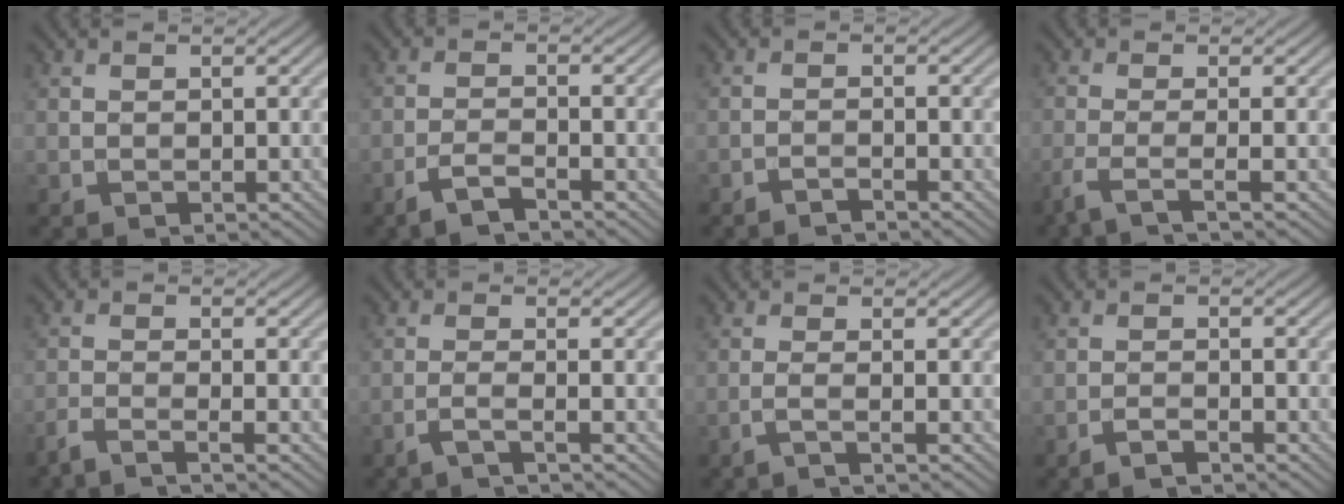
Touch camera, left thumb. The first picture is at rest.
{"total": 3.3, "force": [-2.4, 0.6, 2.1], "torque": [-0.044, 0.002, -0.057]}
{"total": 1.5, "force": [-1.4, 0.1, 0.7], "torque": [-0.011, 0.003, -0.032]}
{"total": 3.6, "force": [-2.0, 0.5, 3.0], "torque": [-0.053, -0.002, -0.063]}
{"total": 3.1, "force": [-2.3, 0.3, 1.9], "torque": [-0.033, -0.007, -0.064]}
{"total": 2.4, "force": [-1.4, 0.2, 1.9], "torque": [-0.027, 0.007, -0.045]}
{"total": 1.9, "force": [-0.8, 0.3, 1.7], "torque": [-0.019, 0.005, -0.032]}
{"total": 2.0, "force": [-1.6, 0.2, 1.2], "torque": [-0.024, 0.004, -0.035]}